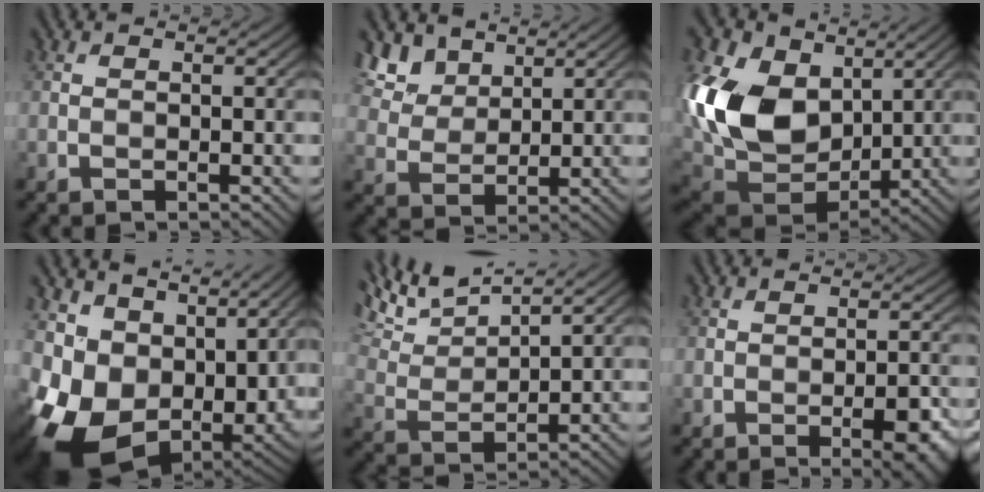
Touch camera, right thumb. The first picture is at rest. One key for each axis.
{"total": 6.7, "fx": 4.6, "fy": 3.9, "fz": 3.0, "tx": -0.090, "ty": -0.007, "tz": 0.100}
{"total": 16.5, "fx": 3.8, "fy": 11.7, "fz": 11.1, "tx": -0.293, "ty": 0.001, "tz": 0.075}
{"total": 13.6, "fx": 1.5, "fy": 10.5, "fz": 8.5, "tx": -0.205, "ty": -0.037, "tz": 0.055}
{"total": 9.1, "fx": 7.1, "fy": 2.0, "fz": 5.2, "tx": -0.122, "ty": 0.013, "tz": 0.136}
{"total": 5.1, "fx": -2.5, "fy": 1.2, "fz": 4.3, "tx": -0.063, "ty": 0.008, "tz": -0.030}